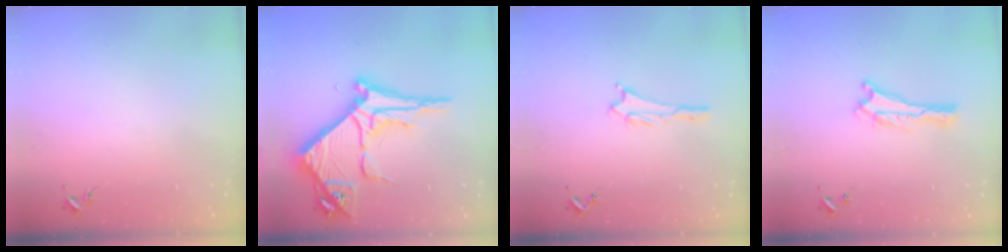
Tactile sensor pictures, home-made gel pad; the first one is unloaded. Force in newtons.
{"total": 11.0, "press": 10.9, "slide": 1.2}
{"total": 0.8, "press": 0.8, "slide": 0.1}
{"total": 0.0}